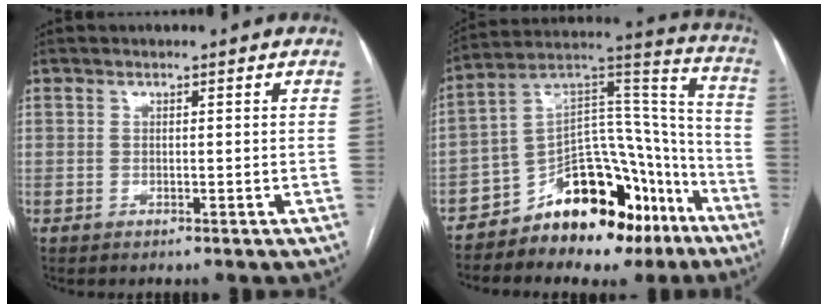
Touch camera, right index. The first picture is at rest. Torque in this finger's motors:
{"motor_torque": [0.68, -0.73, 0.67, 0.12]}